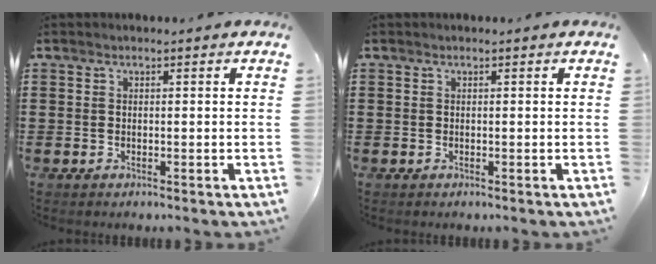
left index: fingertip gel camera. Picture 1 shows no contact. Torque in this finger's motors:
{"motor_torque": [0.00, 0.00, 0.00, 0.00]}